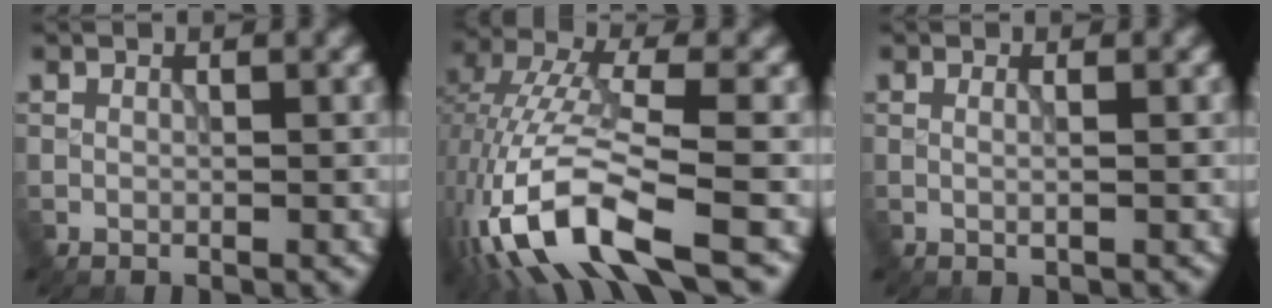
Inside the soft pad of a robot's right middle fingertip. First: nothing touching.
{"total": 11.9, "force": [-5.3, 3.9, 9.9], "torque": [-0.201, 0.001, -0.100]}
{"total": 1.3, "force": [0.3, 0.6, 1.2], "torque": [-0.001, -0.001, -0.007]}